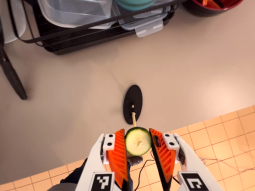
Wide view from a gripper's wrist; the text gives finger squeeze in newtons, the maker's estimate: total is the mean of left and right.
{"total": 8.0, "left": 7.8, "right": 8.2}